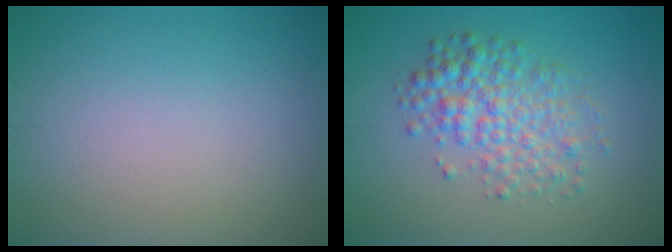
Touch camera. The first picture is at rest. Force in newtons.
{"total": 4.5, "press": 4.5, "slide": 0.0}